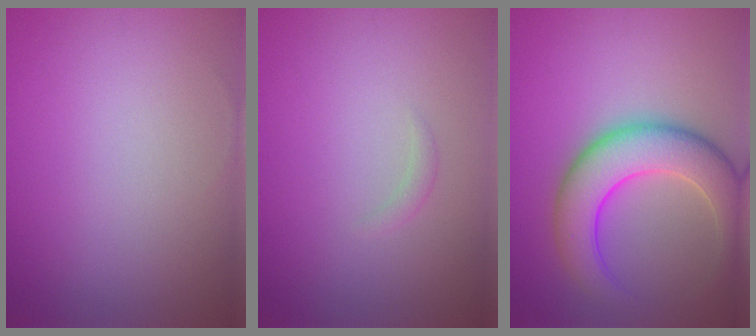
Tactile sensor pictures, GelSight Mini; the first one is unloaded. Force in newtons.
{"total": 0.7, "press": 0.7, "slide": 0.0}
{"total": 7.6, "press": 7.6, "slide": 0.3}